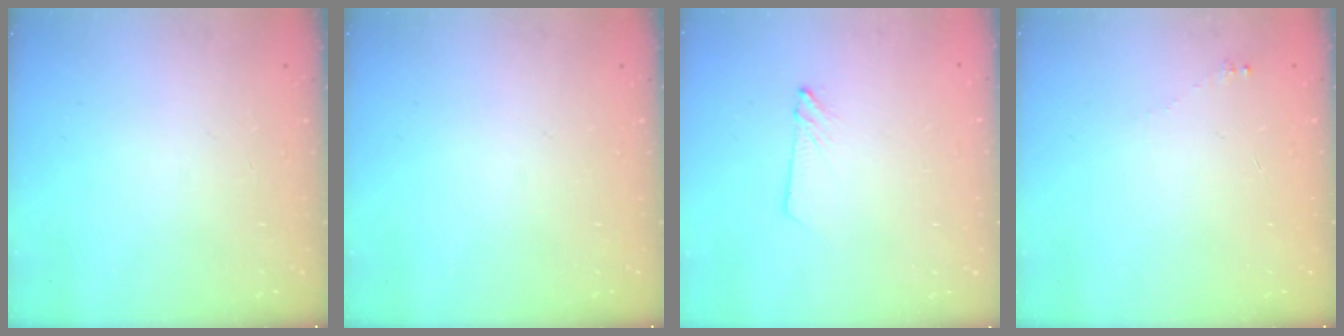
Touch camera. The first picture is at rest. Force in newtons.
{"total": 0.0}
{"total": 2.4, "press": 2.4, "slide": 0.2}
{"total": 1.7, "press": 1.6, "slide": 0.2}